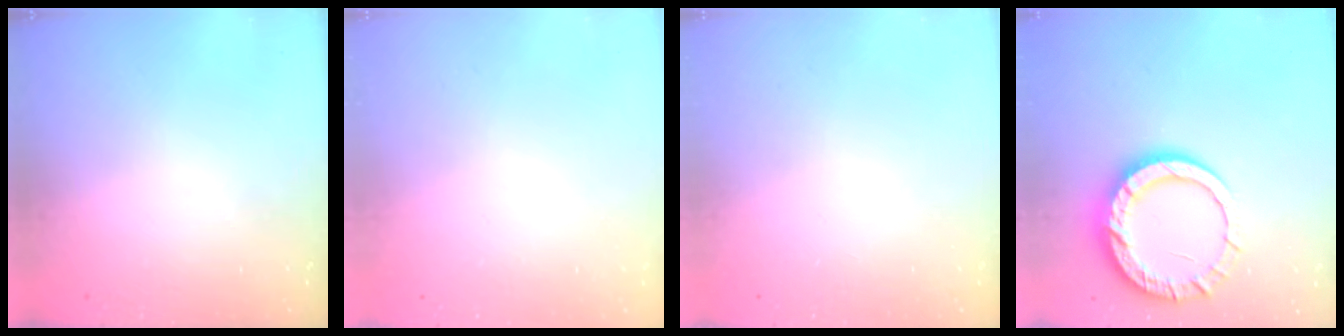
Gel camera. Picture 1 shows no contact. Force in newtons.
{"total": 2.4, "press": 2.4, "slide": 0.2}
{"total": 0.0}
{"total": 14.8, "press": 14.7, "slide": 1.3}